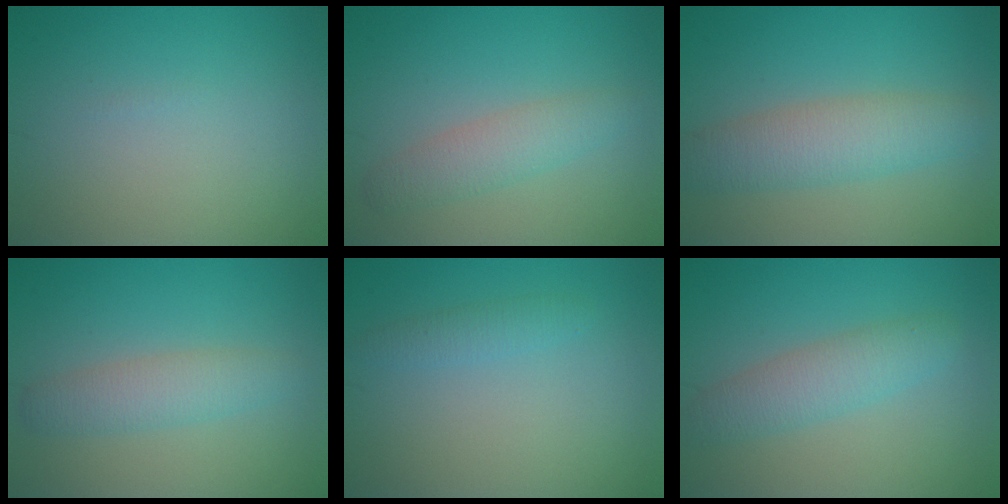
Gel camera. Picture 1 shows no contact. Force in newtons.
{"total": 2.8, "press": 2.8, "slide": 0.0}
{"total": 4.8, "press": 4.8, "slide": 0.1}
{"total": 3.0, "press": 3.0, "slide": 0.1}
{"total": 1.4, "press": 1.4, "slide": 0.1}
{"total": 3.5, "press": 3.5, "slide": 0.0}